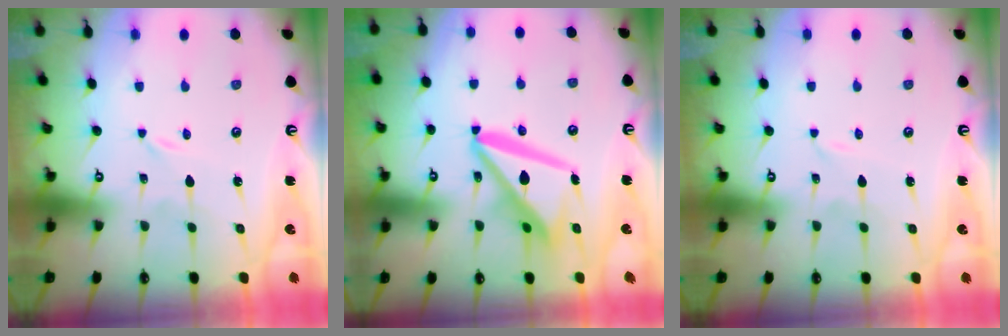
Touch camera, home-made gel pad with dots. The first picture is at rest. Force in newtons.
{"total": 14.7, "press": 14.6, "slide": 1.7}
{"total": 1.0, "press": 1.0, "slide": 0.0}